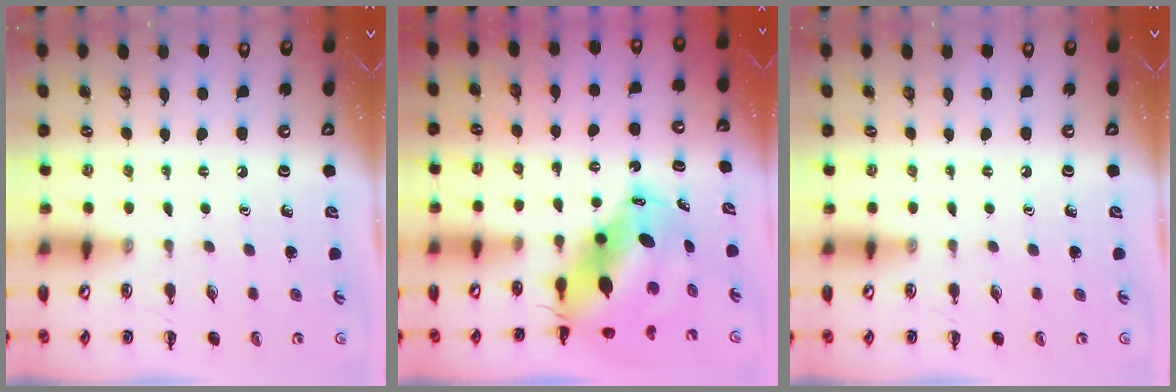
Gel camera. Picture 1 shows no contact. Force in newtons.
{"total": 10.5, "press": 10.1, "slide": 2.8}
{"total": 0.0}